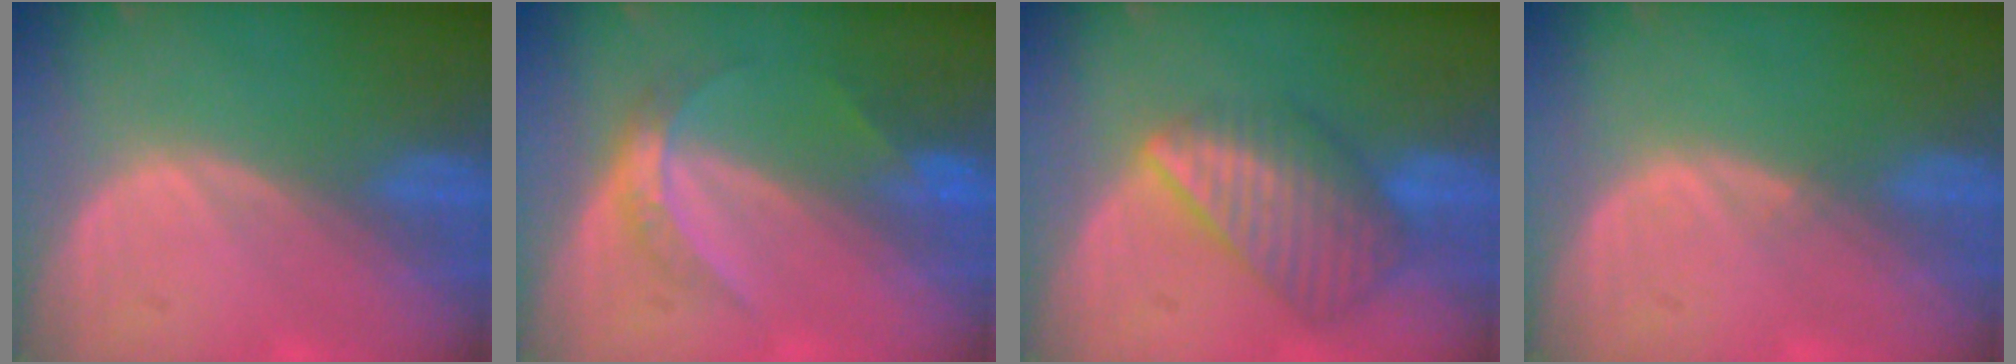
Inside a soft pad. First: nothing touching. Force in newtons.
{"total": 4.8, "press": 4.3, "slide": 2.2}
{"total": 8.4, "press": 7.5, "slide": 3.9}
{"total": 0.5, "press": 0.5, "slide": 0.1}